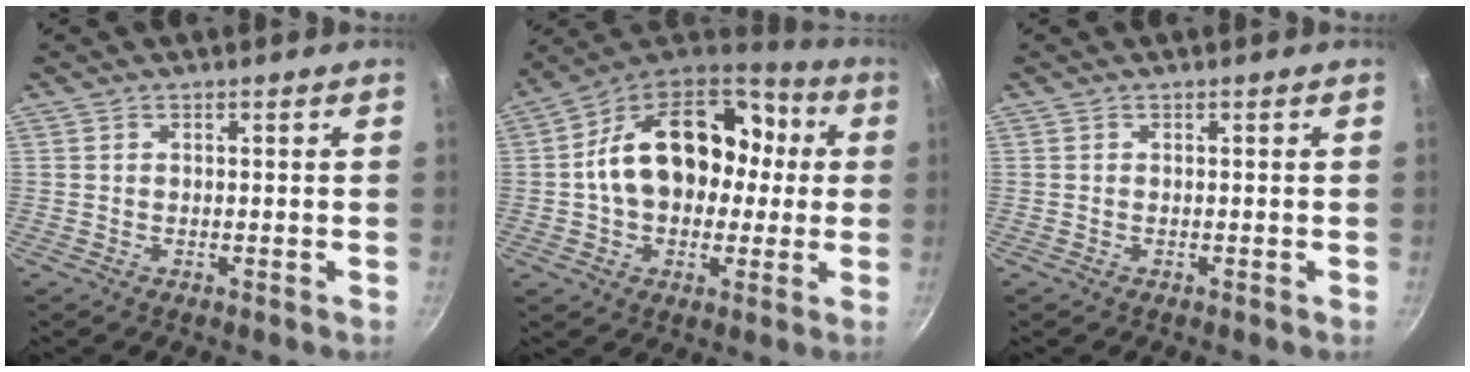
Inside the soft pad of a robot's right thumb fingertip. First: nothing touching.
{"total": 21.8, "force": [1.2, 14.9, 15.8], "torque": [-0.225, 0.040, 0.016]}
{"total": 0.0}